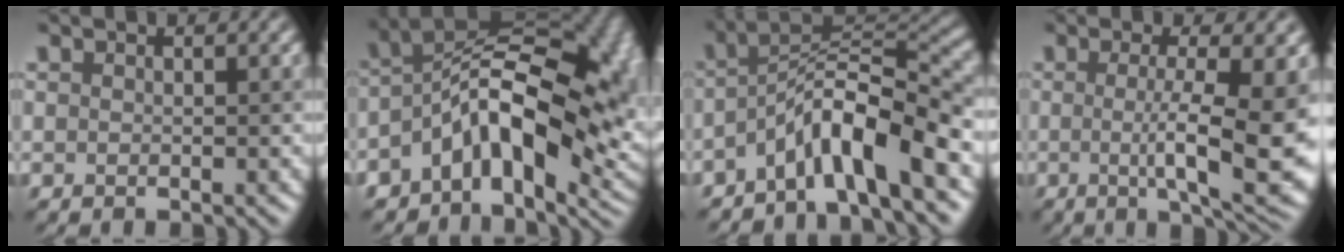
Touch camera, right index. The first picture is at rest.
{"total": 14.3, "force": [-1.8, 7.7, 11.9], "torque": [-0.167, 0.014, -0.037]}
{"total": 7.3, "force": [-3.4, 1.6, 6.3], "torque": [-0.101, 0.016, -0.070]}
{"total": 9.0, "force": [-0.6, 1.9, 8.8], "torque": [-0.130, -0.011, -0.007]}